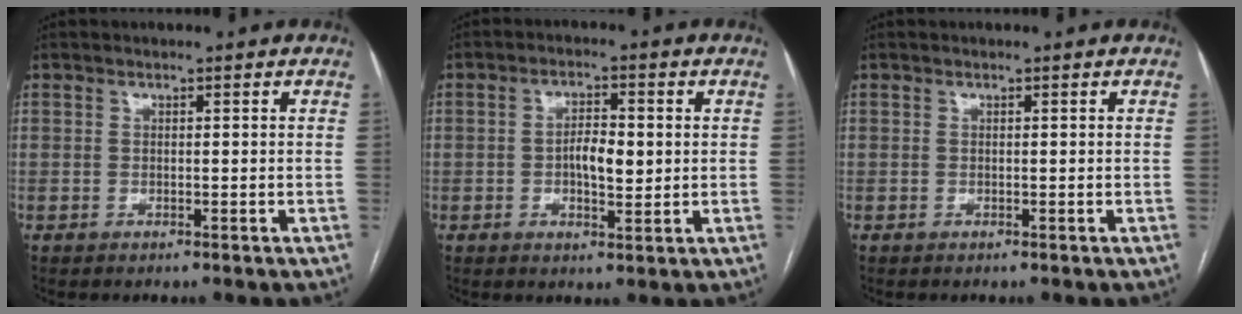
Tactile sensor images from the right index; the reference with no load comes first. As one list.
[{"total": 5.2, "force": [0.0, 2.1, 4.7], "torque": [-0.083, 0.004, 0.002]}, {"total": 0.0}]